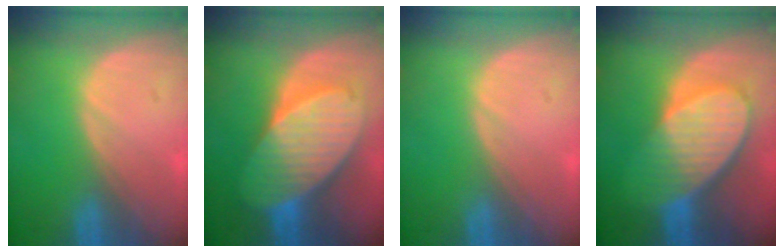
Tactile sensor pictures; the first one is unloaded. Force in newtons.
{"total": 10.6, "press": 10.6, "slide": 0.7}
{"total": 0.0}
{"total": 10.0, "press": 8.8, "slide": 4.7}